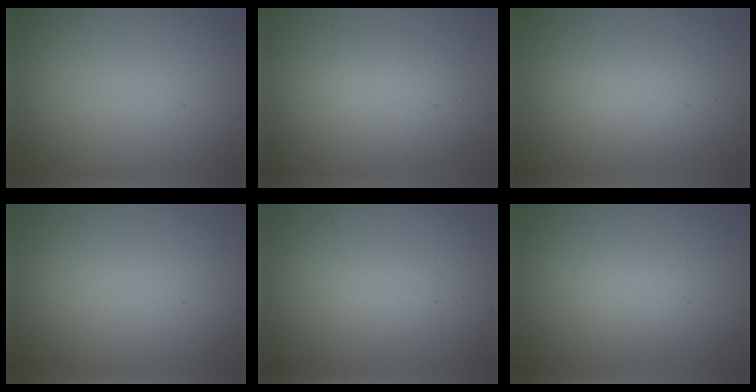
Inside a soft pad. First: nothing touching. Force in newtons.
{"total": 4.1, "press": 4.1, "slide": 0.1}
{"total": 3.3, "press": 3.3, "slide": 0.1}
{"total": 0.0}
{"total": 1.2, "press": 1.2, "slide": 0.1}
{"total": 1.4, "press": 1.4, "slide": 0.0}